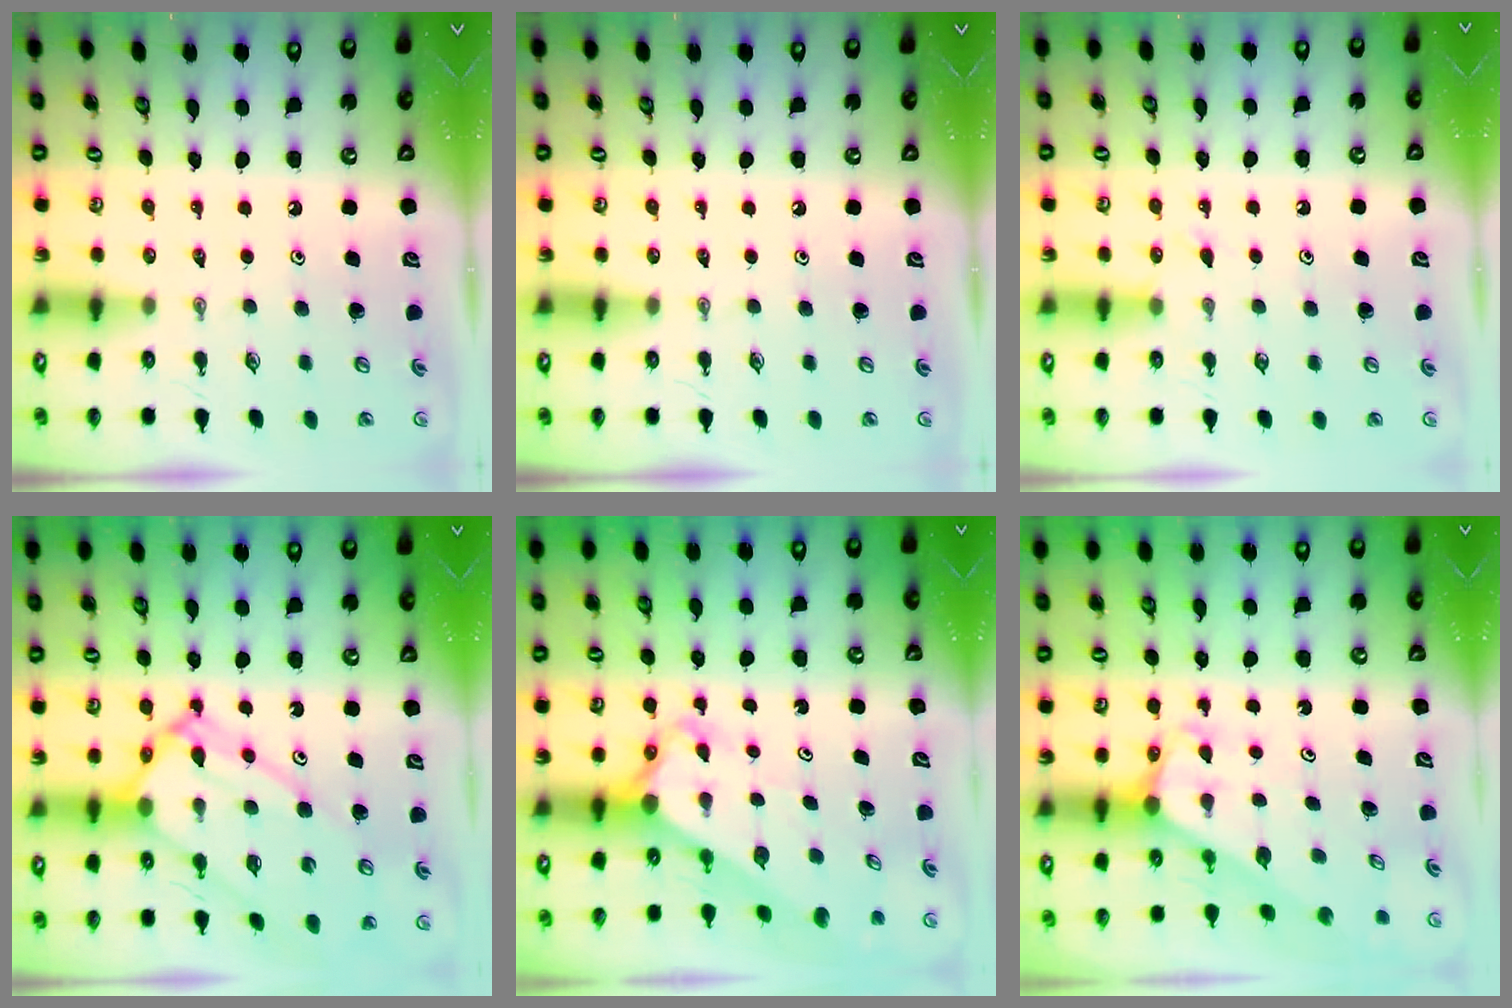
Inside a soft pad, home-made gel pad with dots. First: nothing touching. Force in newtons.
{"total": 0.0}
{"total": 4.2, "press": 4.2, "slide": 0.5}
{"total": 13.5, "press": 13.5, "slide": 1.2}
{"total": 3.1, "press": 3.1, "slide": 0.2}
{"total": 2.2, "press": 2.2, "slide": 0.2}